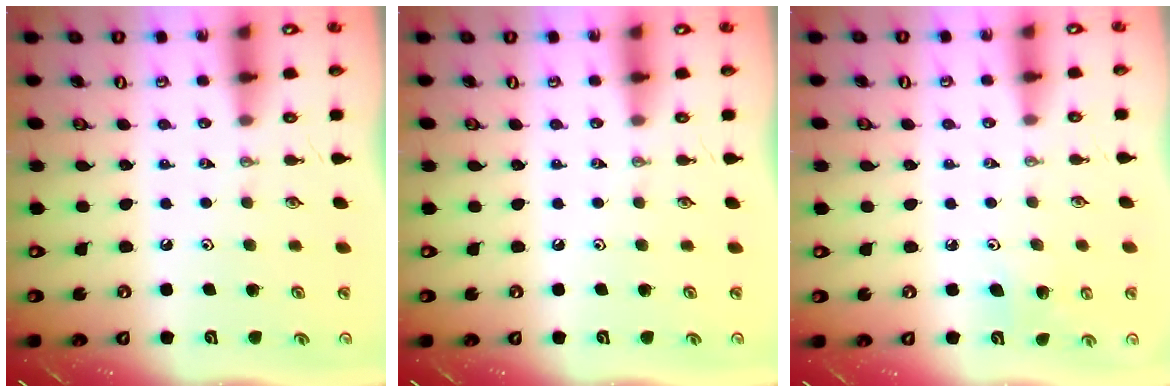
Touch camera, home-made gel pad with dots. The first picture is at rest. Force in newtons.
{"total": 0.0}
{"total": 5.5, "press": 5.4, "slide": 1.2}